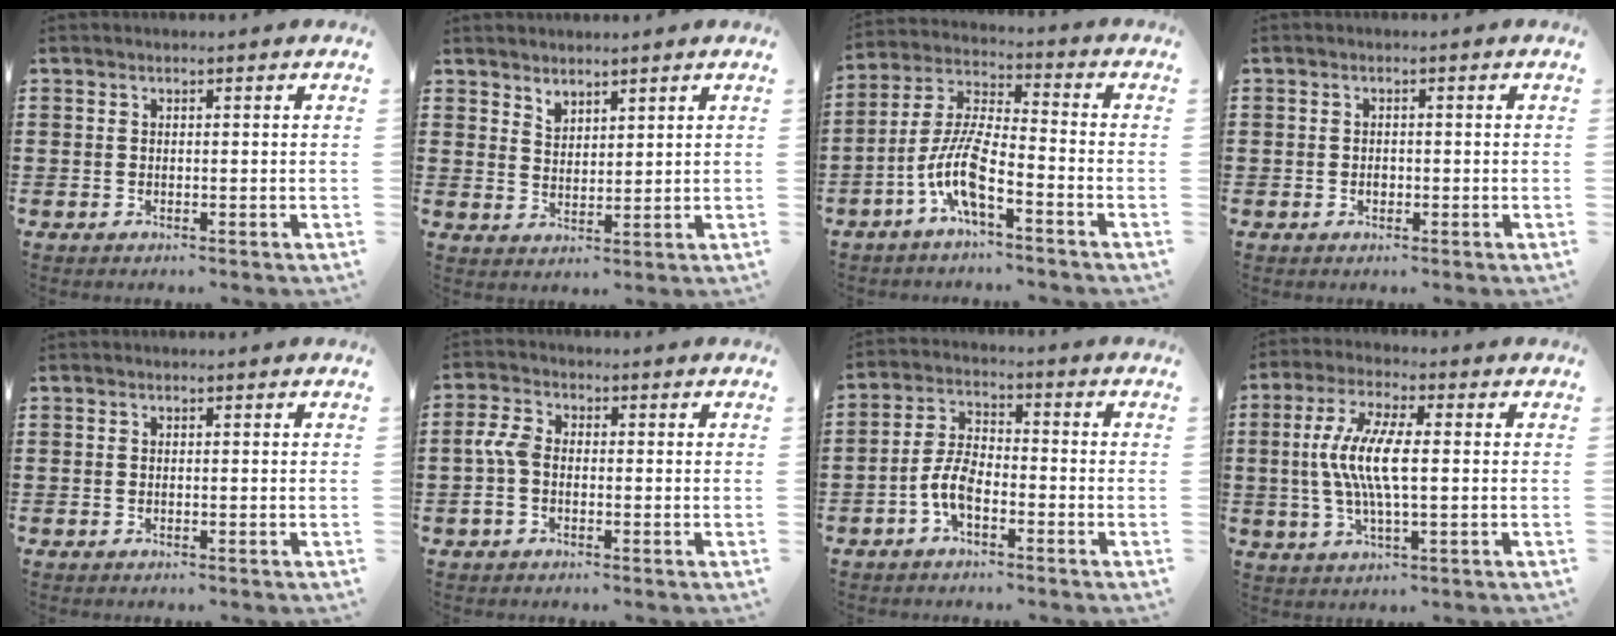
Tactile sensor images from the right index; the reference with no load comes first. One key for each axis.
{"total": 2.6, "fx": 2.5, "fy": 0.7, "fz": -0.1, "tx": -0.004, "ty": -0.001, "tz": 0.050}
{"total": 9.2, "fx": -4.9, "fy": 2.0, "fz": 7.5, "tx": -0.179, "ty": -0.010, "tz": -0.098}
{"total": 1.1, "fx": -0.2, "fy": 1.0, "fz": 0.3, "tx": -0.008, "ty": 0.003, "tz": -0.004}
{"total": 0.0}
{"total": 4.1, "fx": -0.9, "fy": 2.4, "fz": 3.2, "tx": -0.088, "ty": -0.006, "tz": -0.024}
{"total": 6.0, "fx": -2.6, "fy": 2.7, "fz": 4.7, "tx": -0.115, "ty": 0.002, "tz": -0.057}
{"total": 8.5, "fx": 0.2, "fy": 2.0, "fz": 8.3, "tx": -0.184, "ty": -0.012, "tz": -0.005}